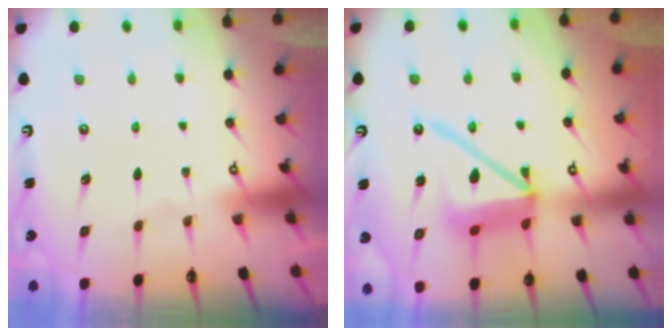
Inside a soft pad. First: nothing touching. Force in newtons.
{"total": 13.6, "press": 13.5, "slide": 1.9}